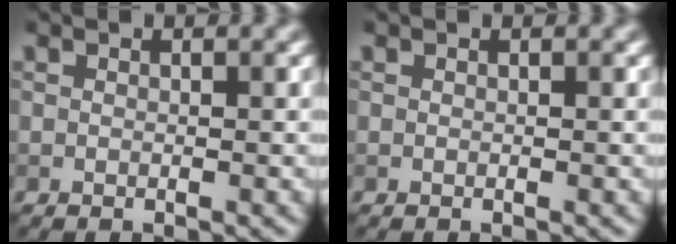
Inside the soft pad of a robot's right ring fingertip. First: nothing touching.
{"total": 0.0}